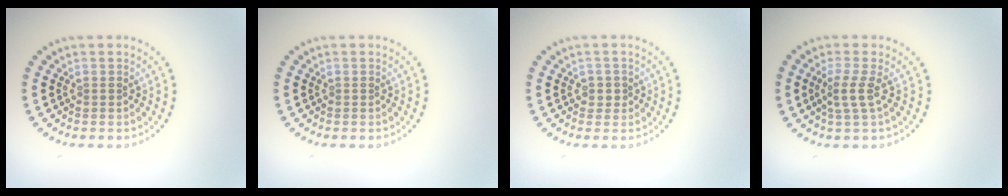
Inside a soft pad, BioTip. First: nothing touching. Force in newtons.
{"total": 0.0}
{"total": 1.2, "press": 1.0, "slide": 0.6}
{"total": 2.3, "press": 1.8, "slide": 1.4}